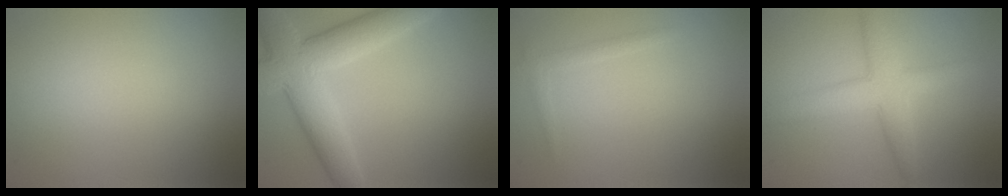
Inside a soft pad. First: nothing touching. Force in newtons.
{"total": 7.5, "press": 7.5, "slide": 0.6}
{"total": 1.0, "press": 1.0, "slide": 0.0}
{"total": 4.4, "press": 4.4, "slide": 0.1}